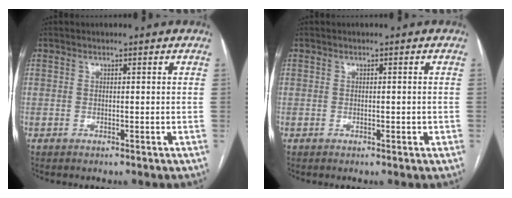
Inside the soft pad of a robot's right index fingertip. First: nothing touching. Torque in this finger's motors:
{"motor_torque": [0.01, 0.06, 0.07, 0.04]}